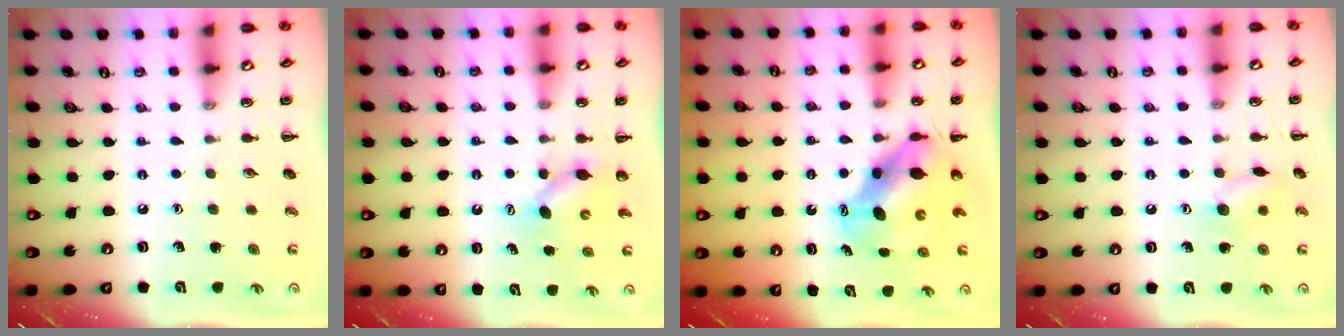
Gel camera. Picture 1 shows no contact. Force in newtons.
{"total": 5.0, "press": 5.0, "slide": 0.4}
{"total": 7.3, "press": 7.0, "slide": 2.0}
{"total": 7.6, "press": 7.6, "slide": 0.6}